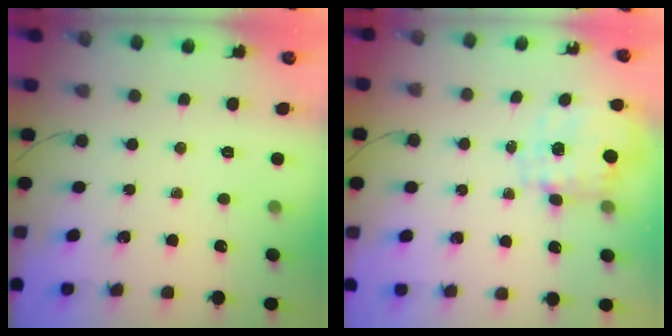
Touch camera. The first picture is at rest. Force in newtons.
{"total": 2.9, "press": 2.7, "slide": 1.1}